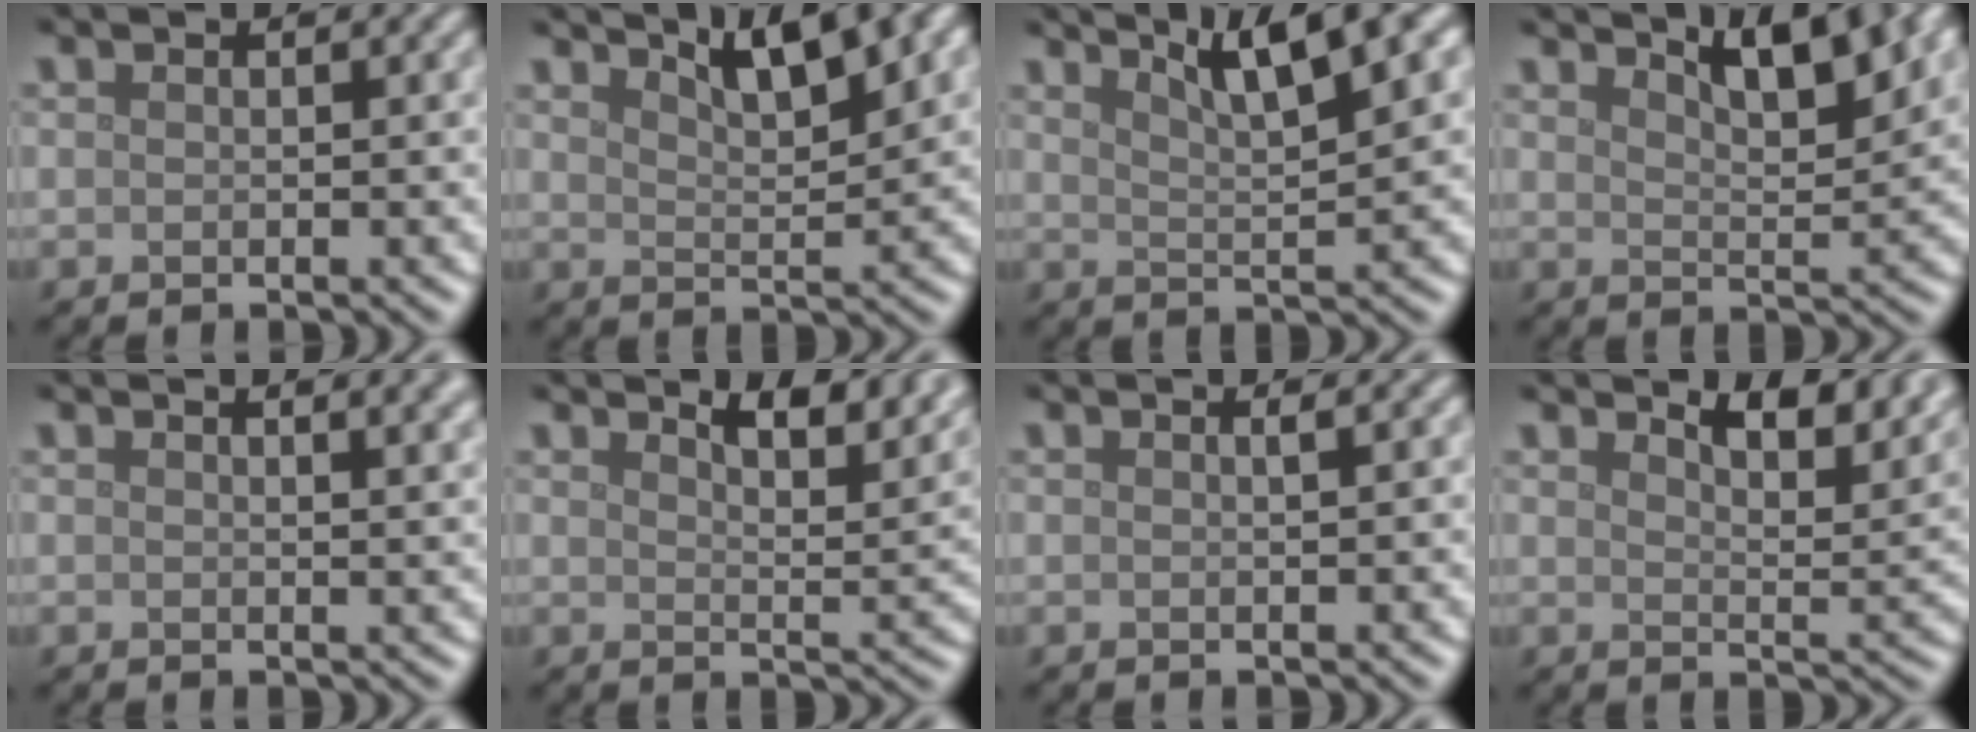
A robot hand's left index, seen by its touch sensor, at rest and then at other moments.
{"total": 6.2, "force": [4.5, 1.6, 4.0], "torque": [-0.053, 0.019, 0.058]}
{"total": 7.3, "force": [4.9, 1.3, 5.2], "torque": [-0.068, 0.018, 0.077]}
{"total": 6.2, "force": [4.2, 1.8, 4.3], "torque": [-0.055, 0.013, 0.056]}
{"total": 4.1, "force": [2.5, 1.7, 2.9], "torque": [-0.010, 0.019, 0.016]}
{"total": 5.6, "force": [4.2, 1.7, 3.2], "torque": [-0.040, 0.005, 0.048]}
{"total": 0.7, "force": [0.3, 0.3, 0.6], "torque": [-0.002, 0.002, 0.003]}
{"total": 6.2, "force": [4.7, 2.0, 3.5], "torque": [-0.047, 0.005, 0.057]}